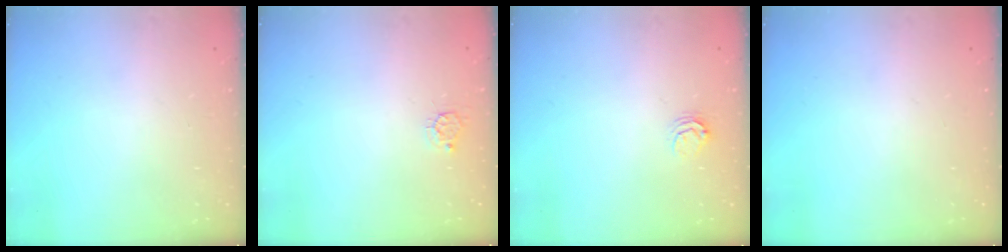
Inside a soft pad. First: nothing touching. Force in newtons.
{"total": 3.9, "press": 3.9, "slide": 0.4}
{"total": 3.4, "press": 3.4, "slide": 0.2}
{"total": 0.0}